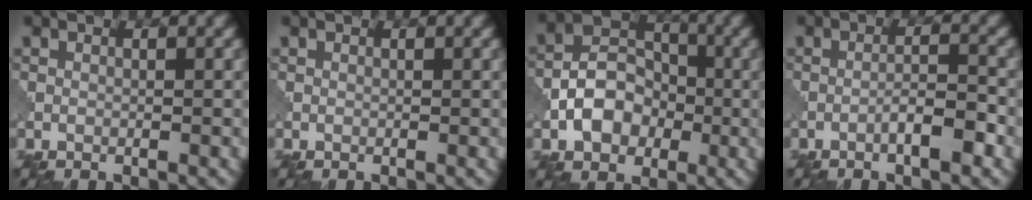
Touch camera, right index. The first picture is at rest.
{"total": 0.0}
{"total": 5.6, "force": [-1.7, 4.2, 3.4], "torque": [-0.051, 0.007, -0.034]}
{"total": 3.1, "force": [-1.6, 0.5, 2.6], "torque": [-0.043, 0.011, -0.030]}